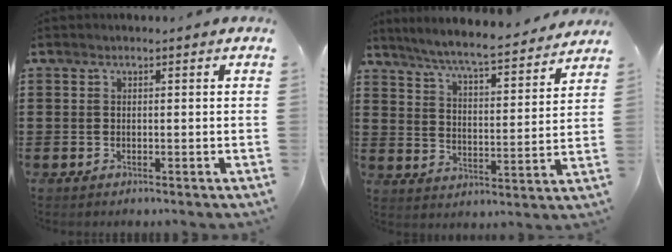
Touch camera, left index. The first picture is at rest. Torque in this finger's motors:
{"motor_torque": [2.14, 0.00, 0.58, 0.08]}